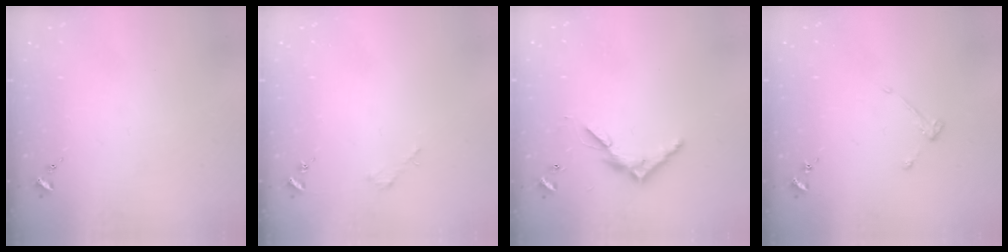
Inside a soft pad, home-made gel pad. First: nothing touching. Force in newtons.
{"total": 1.8, "press": 1.8, "slide": 0.2}
{"total": 7.4, "press": 7.4, "slide": 0.4}
{"total": 3.0, "press": 3.0, "slide": 0.4}